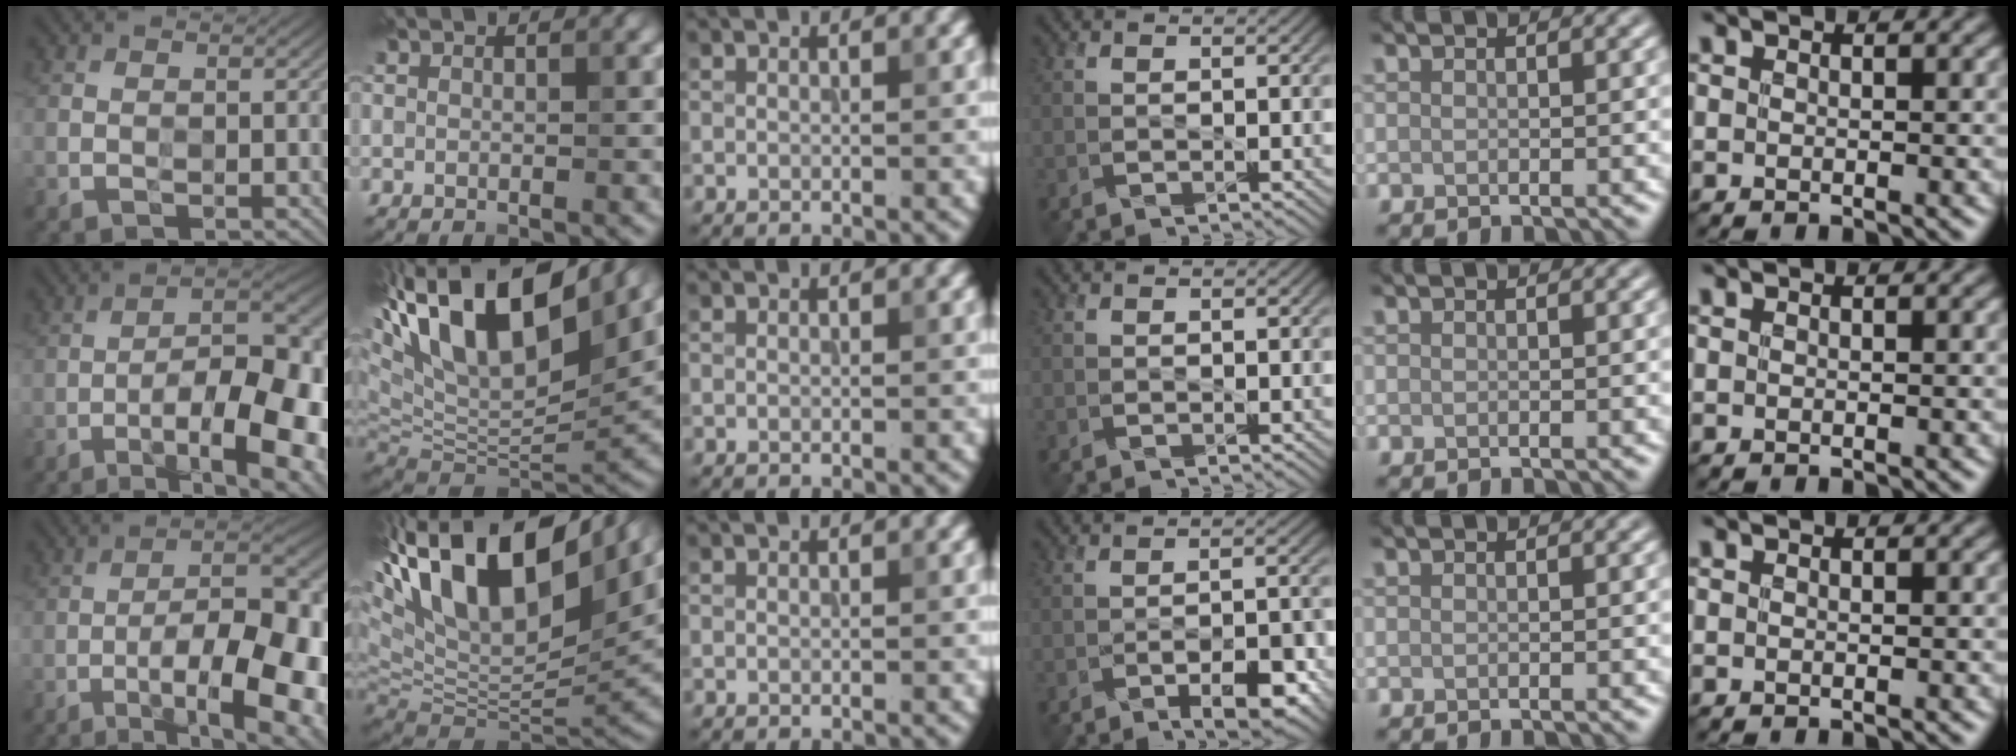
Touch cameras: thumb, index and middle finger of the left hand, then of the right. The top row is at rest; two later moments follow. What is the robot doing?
{"motion": "wipe", "object": "bowl"}